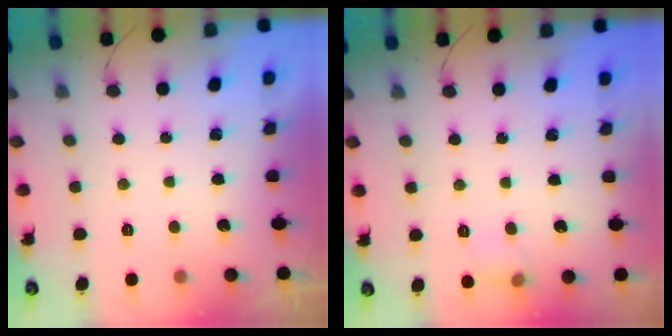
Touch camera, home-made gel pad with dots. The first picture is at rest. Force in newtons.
{"total": 6.6, "press": 6.2, "slide": 2.1}